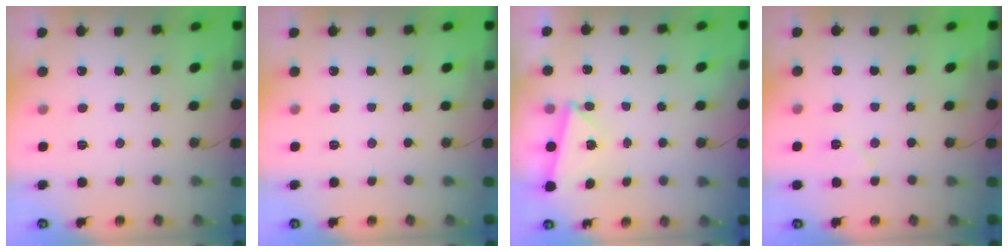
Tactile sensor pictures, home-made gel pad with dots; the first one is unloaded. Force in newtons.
{"total": 0.0}
{"total": 3.4, "press": 3.2, "slide": 0.9}
{"total": 6.0, "press": 5.7, "slide": 1.7}